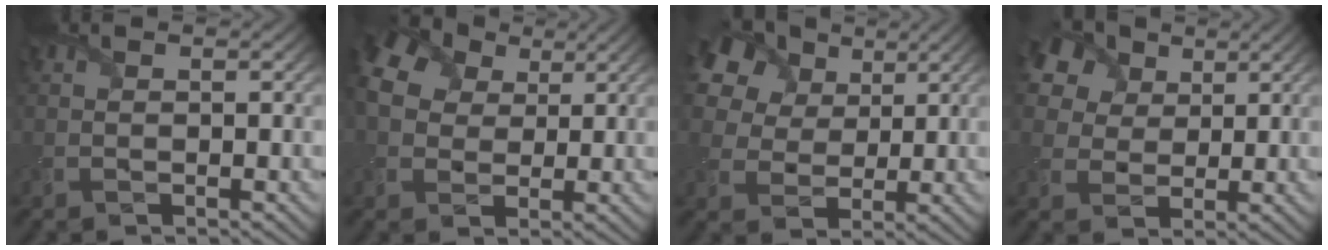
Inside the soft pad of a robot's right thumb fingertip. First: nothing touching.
{"total": 11.5, "force": [3.9, 8.9, 6.3], "torque": [-0.191, 0.027, 0.077]}
{"total": 15.7, "force": [8.5, 10.6, 8.0], "torque": [-0.229, 0.056, 0.172]}
{"total": 10.8, "force": [5.6, 7.6, 5.4], "torque": [-0.156, 0.031, 0.097]}